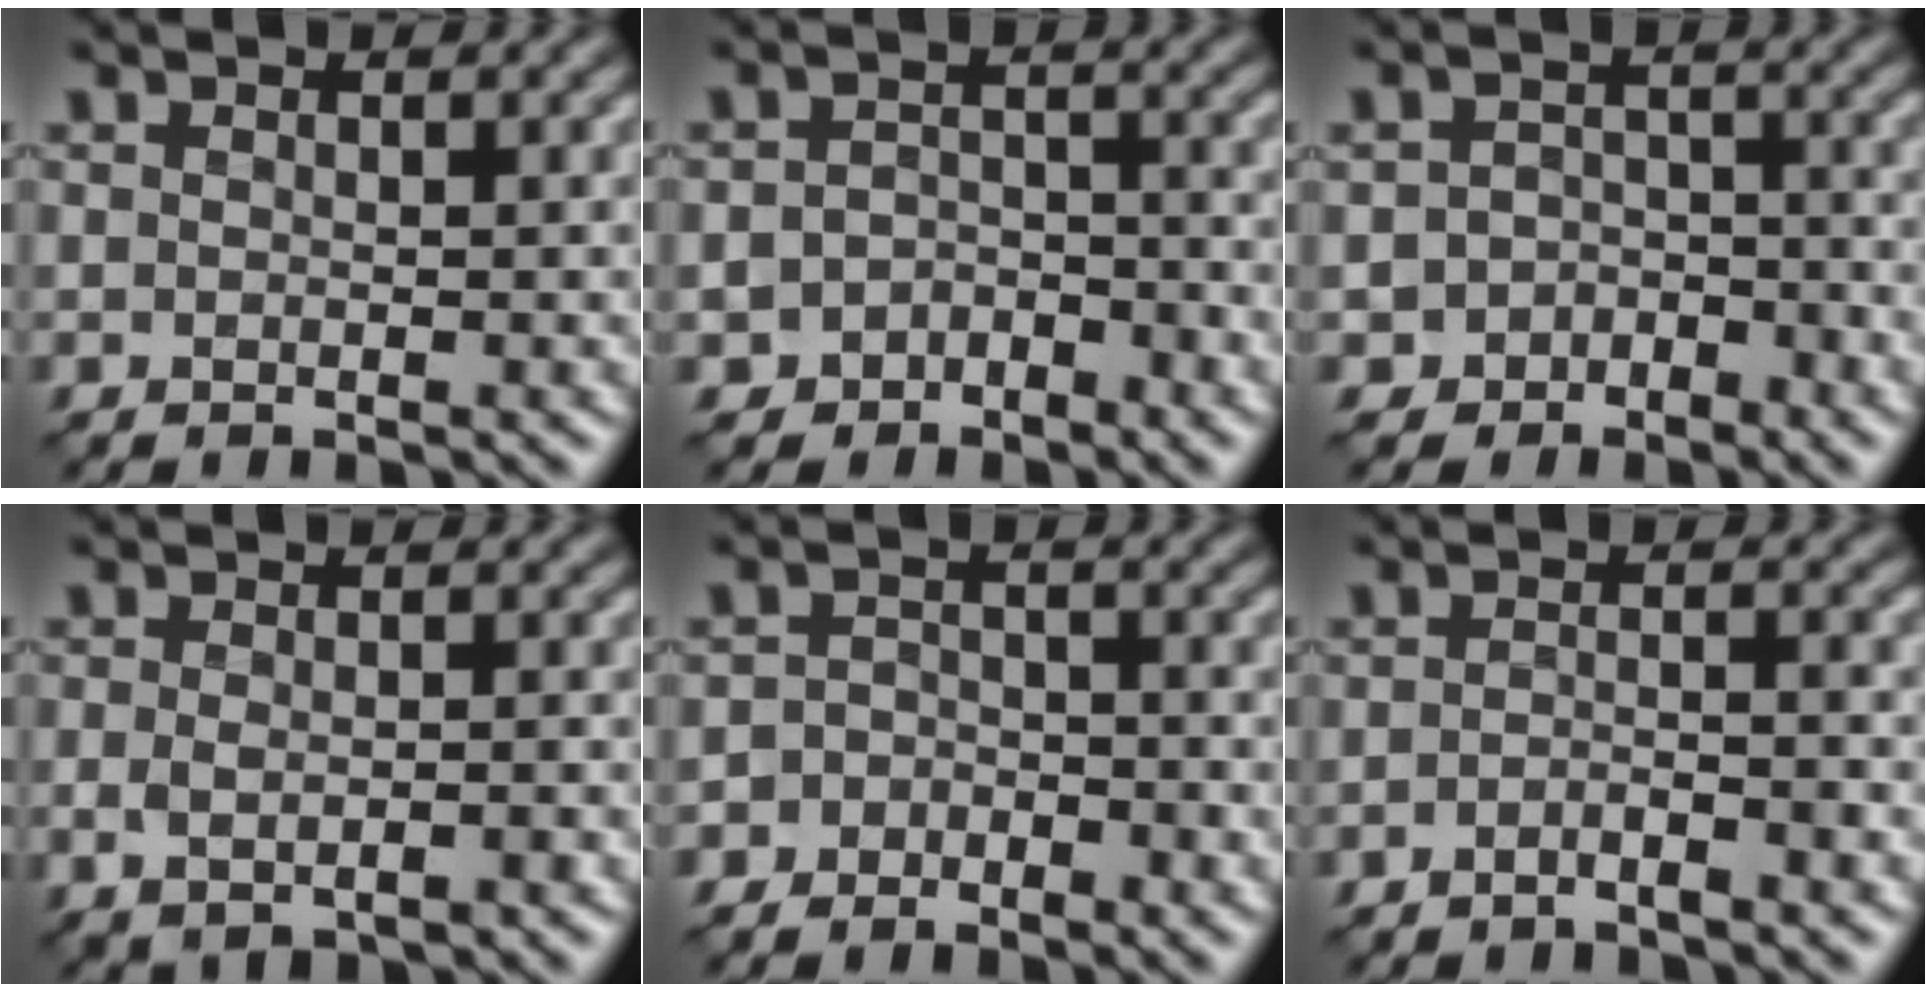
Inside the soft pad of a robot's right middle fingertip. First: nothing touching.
{"total": 2.7, "force": [-2.1, 1.6, 0.5], "torque": [-0.002, 0.008, -0.042]}
{"total": 3.0, "force": [-2.4, 1.9, 0.1], "torque": [0.027, 0.013, -0.047]}
{"total": 3.1, "force": [-0.8, 1.8, 2.4], "torque": [-0.034, -0.001, -0.002]}
{"total": 2.4, "force": [-1.7, 1.6, 0.7], "torque": [0.015, 0.008, -0.037]}
{"total": 1.8, "force": [-1.3, 0.2, 1.3], "torque": [-0.023, 0.005, -0.027]}